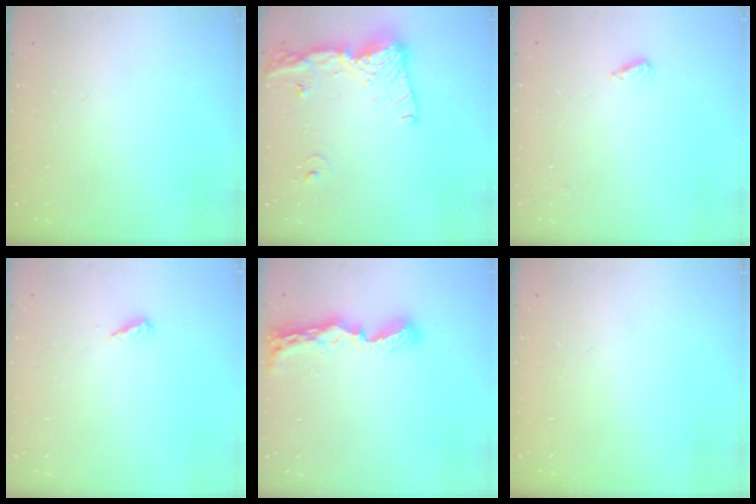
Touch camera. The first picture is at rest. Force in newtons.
{"total": 16.5, "press": 16.4, "slide": 2.1}
{"total": 2.2, "press": 2.2, "slide": 0.5}
{"total": 4.3, "press": 4.2, "slide": 0.6}
{"total": 8.8, "press": 8.8, "slide": 0.3}
{"total": 0.0}